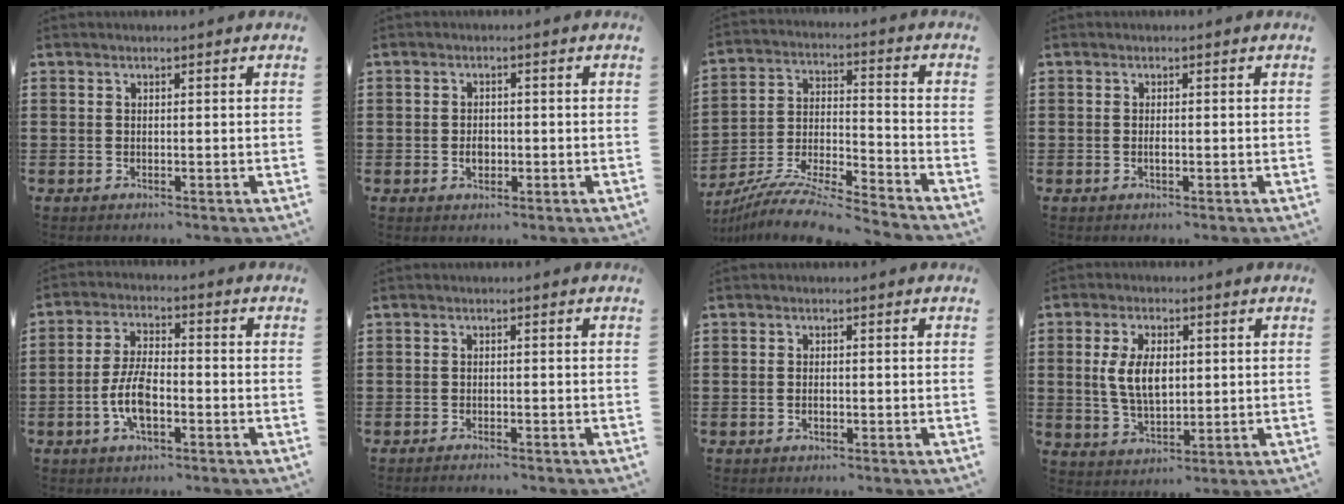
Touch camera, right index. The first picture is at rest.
{"total": 2.1, "force": [-0.6, 1.5, 1.4], "torque": [-0.027, 0.003, -0.011]}
{"total": 9.4, "force": [-8.8, 0.2, 3.2], "torque": [-0.059, 0.003, -0.177]}
{"total": 0.7, "force": [-0.2, 0.2, 0.7], "torque": [-0.014, -0.005, -0.001]}
{"total": 7.0, "force": [-2.4, 2.9, 5.9], "torque": [-0.140, -0.003, -0.053]}
{"total": 0.9, "force": [-0.9, 0.0, 0.1], "torque": [-0.004, 0.000, -0.018]}
{"total": 0.9, "force": [-0.4, 0.4, 0.7], "torque": [-0.014, -0.004, -0.007]}
{"total": 6.9, "force": [0.8, 3.9, 5.7], "torque": [-0.121, 0.005, 0.007]}